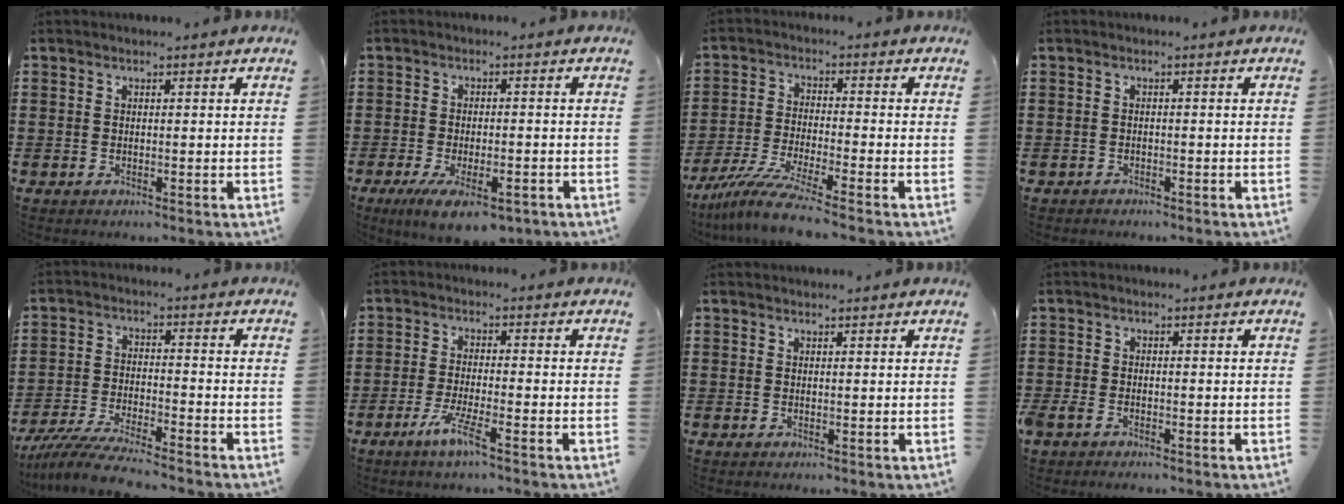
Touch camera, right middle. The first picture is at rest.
{"total": 6.0, "force": [-3.8, 1.9, 4.2], "torque": [-0.079, -0.004, -0.069]}
{"total": 7.3, "force": [-6.1, -0.3, 3.9], "torque": [-0.092, -0.018, -0.121]}
{"total": 0.7, "force": [-0.7, 0.3, -0.1], "torque": [-0.001, 0.000, -0.015]}
{"total": 6.8, "force": [-6.3, 0.1, 2.5], "torque": [-0.061, -0.011, -0.123]}
{"total": 4.8, "force": [-2.9, 0.2, 3.8], "torque": [-0.083, -0.011, -0.055]}
{"total": 0.5, "force": [0.5, 0.1, 0.0], "torque": [0.006, -0.002, 0.008]}
{"total": 1.5, "force": [-1.2, 0.7, 0.7], "torque": [-0.030, -0.005, -0.028]}